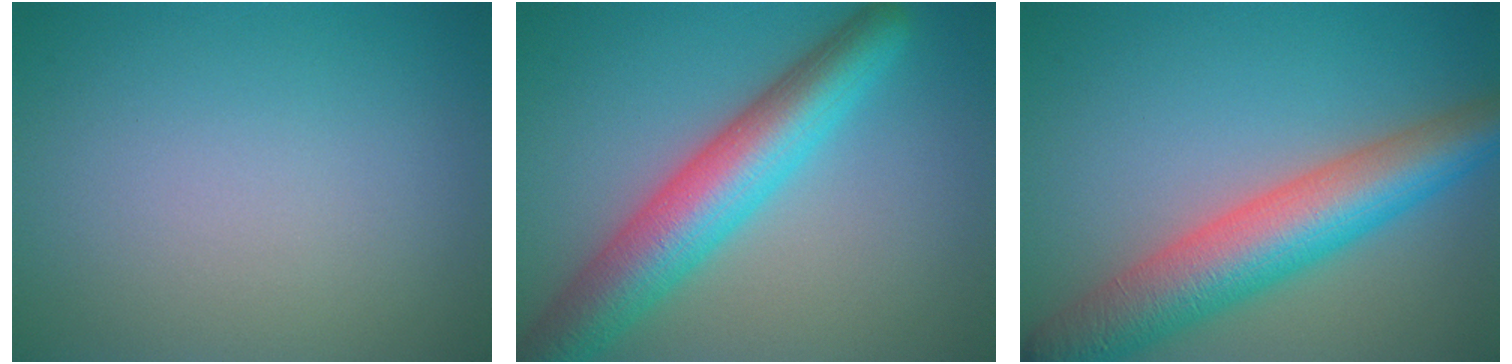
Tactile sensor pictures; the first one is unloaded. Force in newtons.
{"total": 8.0, "press": 8.0, "slide": 0.1}
{"total": 8.7, "press": 8.7, "slide": 0.2}